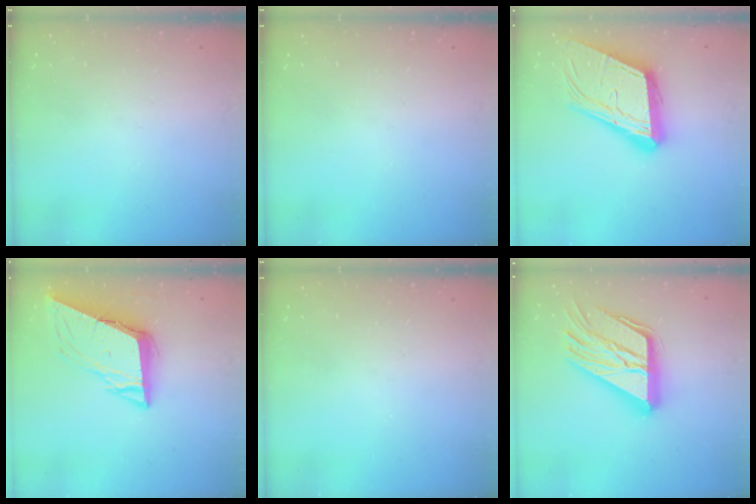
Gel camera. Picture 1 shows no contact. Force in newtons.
{"total": 0.0}
{"total": 20.4, "press": 20.0, "slide": 3.9}
{"total": 10.3, "press": 9.9, "slide": 2.9}
{"total": 0.0}
{"total": 23.5, "press": 23.3, "slide": 2.3}